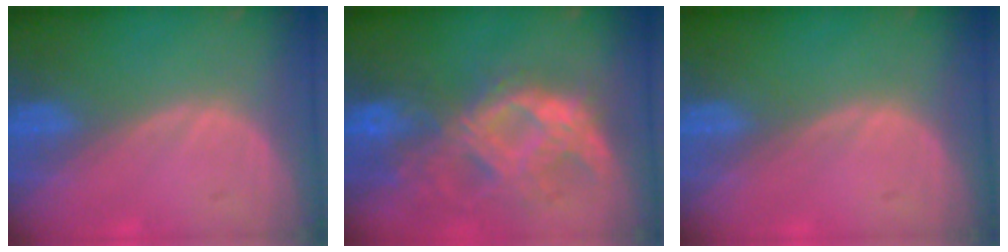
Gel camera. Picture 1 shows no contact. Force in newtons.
{"total": 10.4, "press": 9.2, "slide": 4.9}
{"total": 0.0}